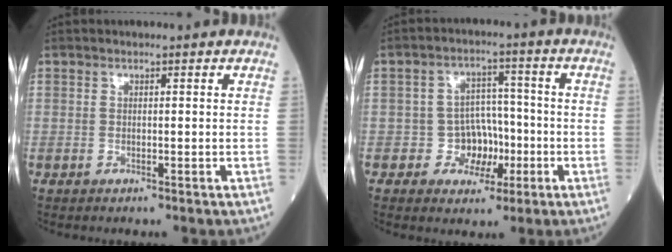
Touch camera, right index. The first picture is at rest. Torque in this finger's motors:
{"motor_torque": [0.22, -0.03, 0.08, 0.03]}